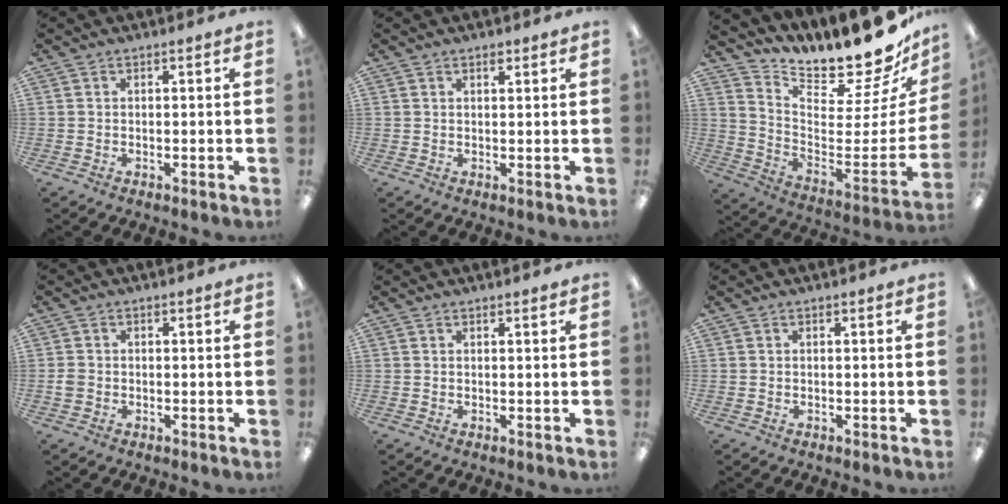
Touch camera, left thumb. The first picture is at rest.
{"total": 1.4, "force": [1.2, 0.6, 0.6], "torque": [-0.006, -0.004, 0.020]}
{"total": 16.8, "force": [15.0, 3.4, 6.7], "torque": [-0.079, -0.140, 0.241]}
{"total": 1.6, "force": [-0.3, 1.4, 0.7], "torque": [-0.012, 0.004, -0.007]}
{"total": 0.6, "force": [0.6, 0.0, 0.0], "torque": [0.006, -0.004, 0.010]}
{"total": 0.0}